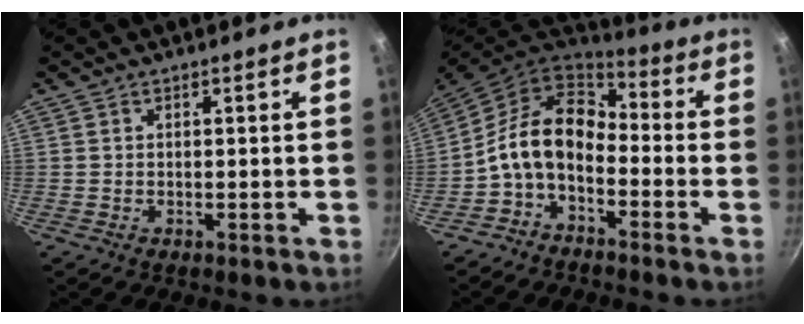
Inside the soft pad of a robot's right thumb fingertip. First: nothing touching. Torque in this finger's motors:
{"motor_torque": [0.51, 0.31, 1.34, -0.91, 0.13]}